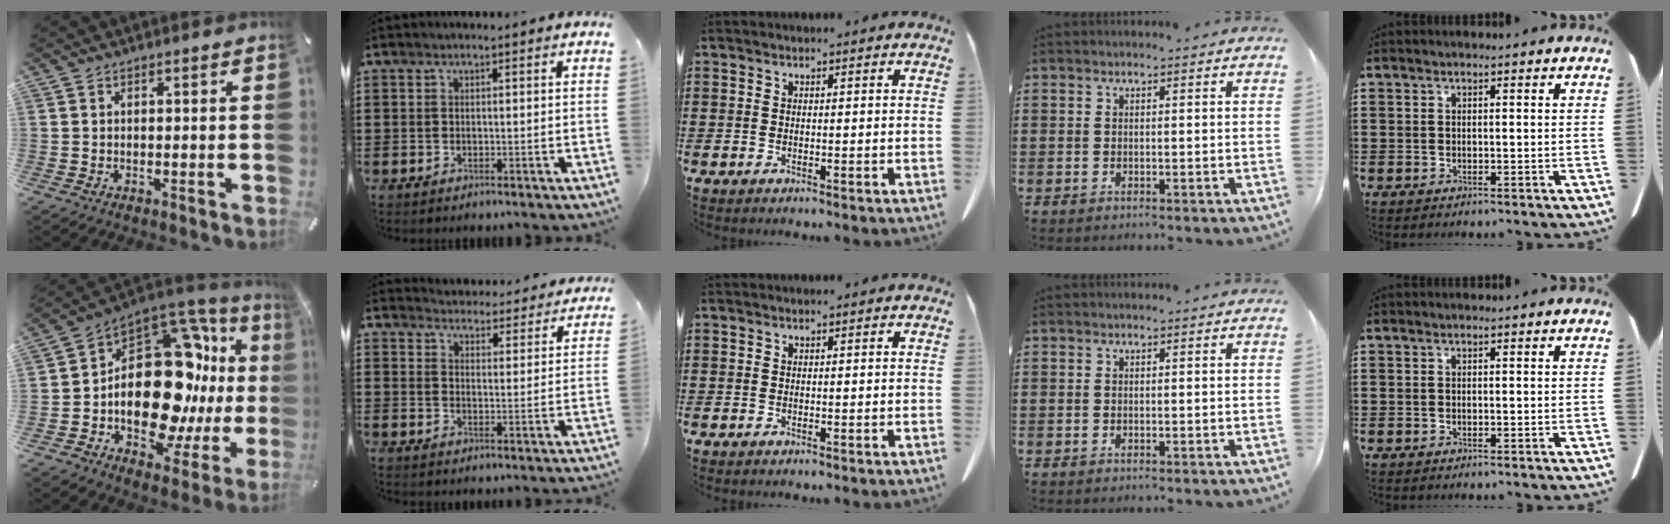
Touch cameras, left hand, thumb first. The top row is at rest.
{"thumb": {"total": 24.6, "force": [-0.7, 14.7, 19.8], "torque": [-0.334, -0.040, 0.001]}, "index": {"total": 4.2, "force": [4.2, 0.1, -0.2], "torque": [-0.010, -0.034, 0.071]}}